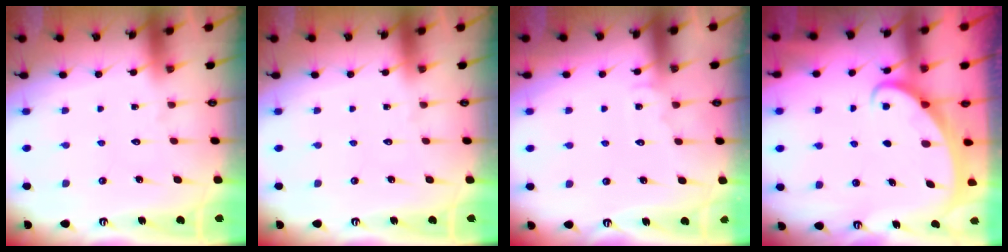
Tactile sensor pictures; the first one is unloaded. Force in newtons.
{"total": 0.0}
{"total": 5.5, "press": 5.5, "slide": 0.3}
{"total": 2.1, "press": 2.1, "slide": 0.0}